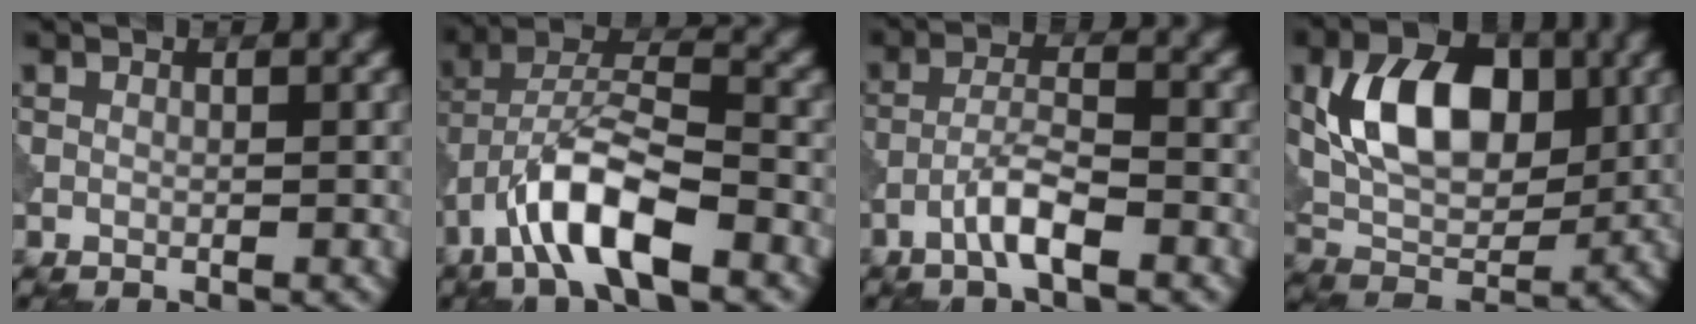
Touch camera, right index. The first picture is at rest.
{"total": 8.7, "force": [-4.6, 2.9, 6.8], "torque": [-0.121, 0.015, -0.089]}
{"total": 3.6, "force": [-2.1, 0.6, 2.9], "torque": [-0.056, 0.011, -0.046]}
{"total": 9.1, "force": [1.8, 5.8, 6.8], "torque": [-0.118, 0.000, 0.031]}